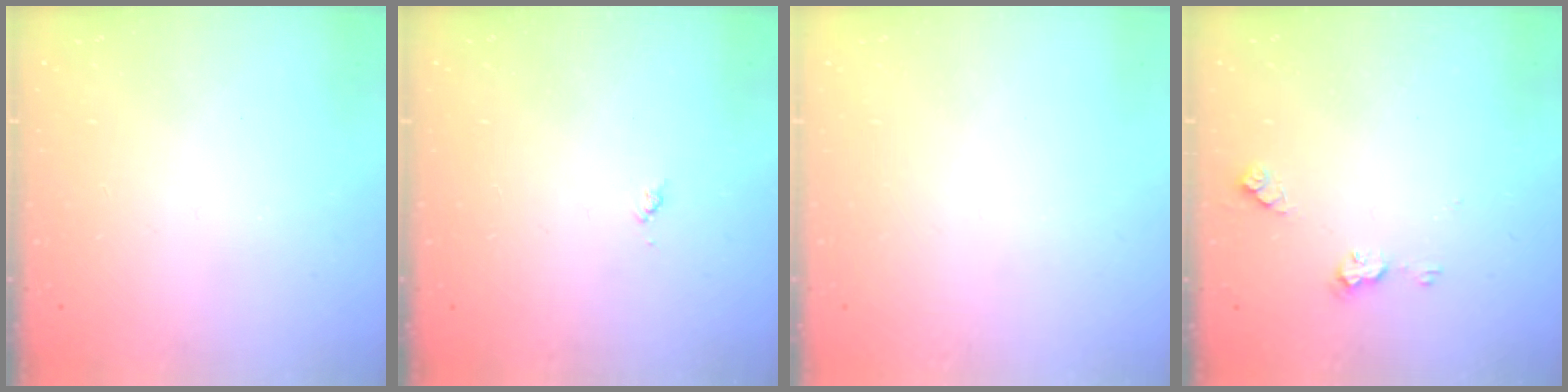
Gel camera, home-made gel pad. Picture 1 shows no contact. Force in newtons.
{"total": 3.4, "press": 3.4, "slide": 0.5}
{"total": 0.0}
{"total": 5.1, "press": 5.0, "slide": 0.6}